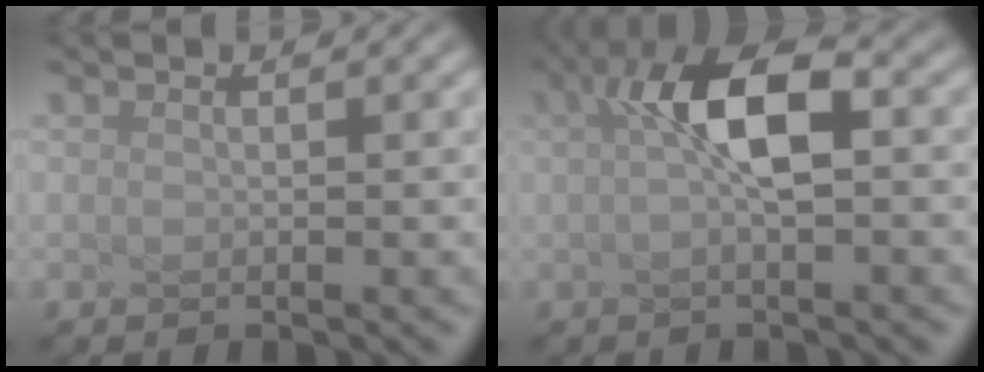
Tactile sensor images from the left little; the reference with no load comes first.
{"total": 4.2, "force": [-0.3, 0.3, 4.2], "torque": [-0.100, 0.006, 0.030]}